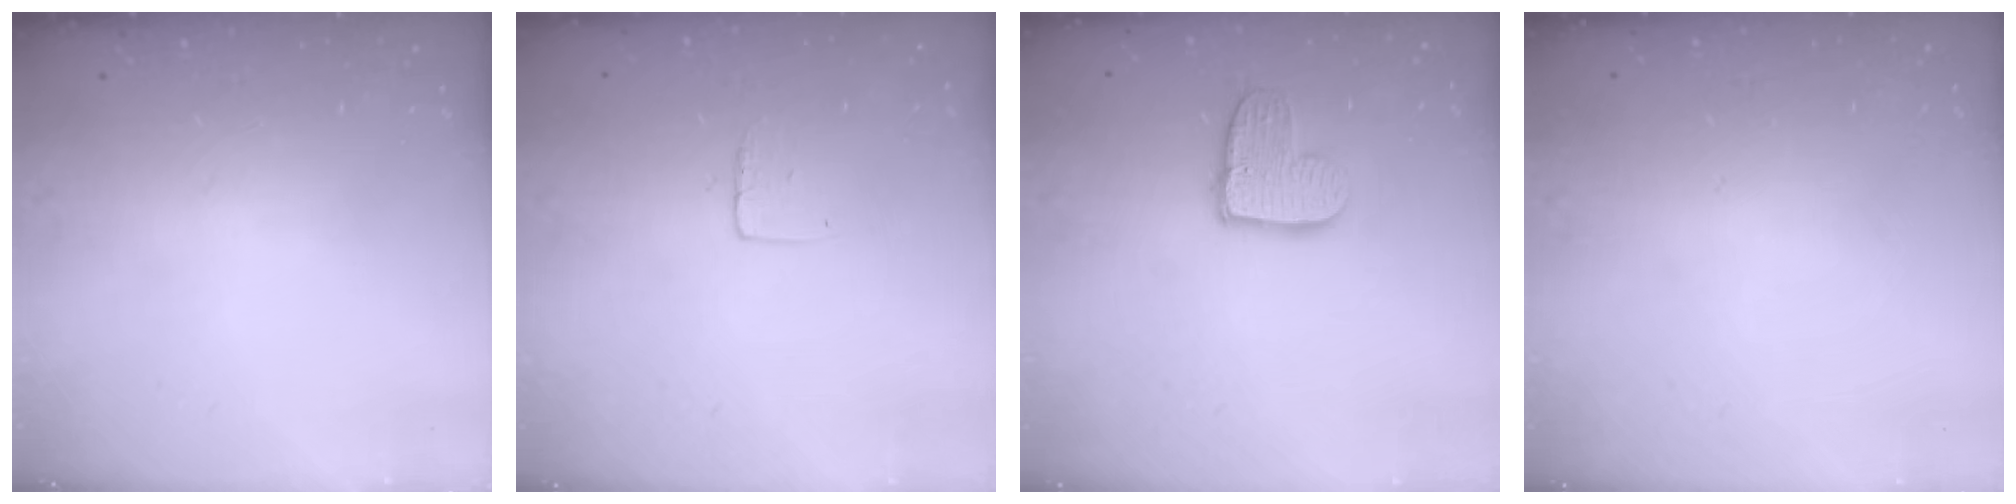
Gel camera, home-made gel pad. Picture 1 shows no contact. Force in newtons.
{"total": 3.6, "press": 3.6, "slide": 0.3}
{"total": 10.9, "press": 10.8, "slide": 0.9}
{"total": 0.0}